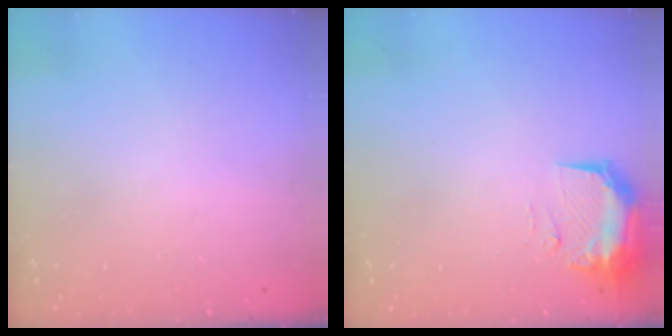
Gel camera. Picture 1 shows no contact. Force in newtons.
{"total": 11.0, "press": 9.6, "slide": 5.4}